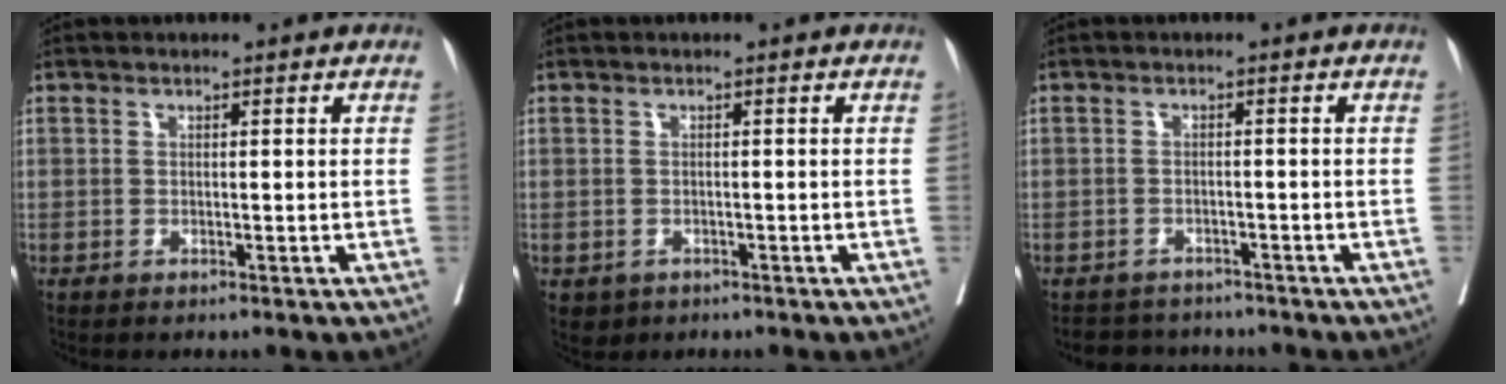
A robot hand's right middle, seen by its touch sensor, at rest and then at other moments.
{"total": 2.1, "force": [-1.1, 1.7, 0.4], "torque": [-0.002, 0.002, -0.013]}
{"total": 4.2, "force": [-3.9, 1.5, -0.4], "torque": [0.010, 0.005, -0.059]}